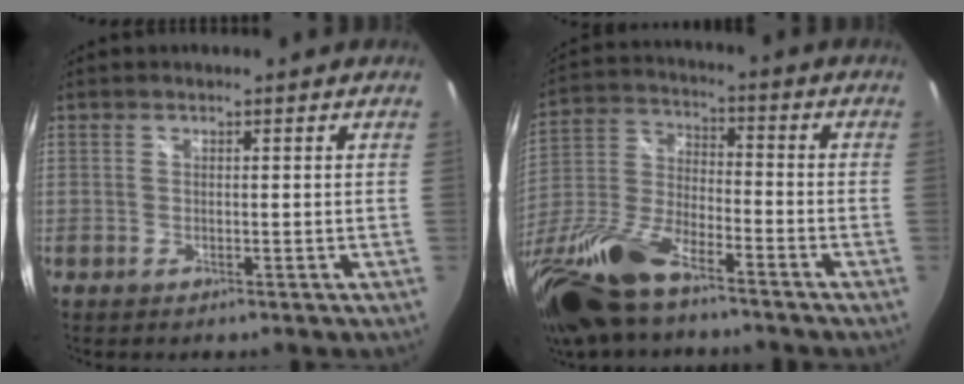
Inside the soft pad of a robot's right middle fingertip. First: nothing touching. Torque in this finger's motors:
{"motor_torque": [1.10, -1.04, 0.27, 0.21]}